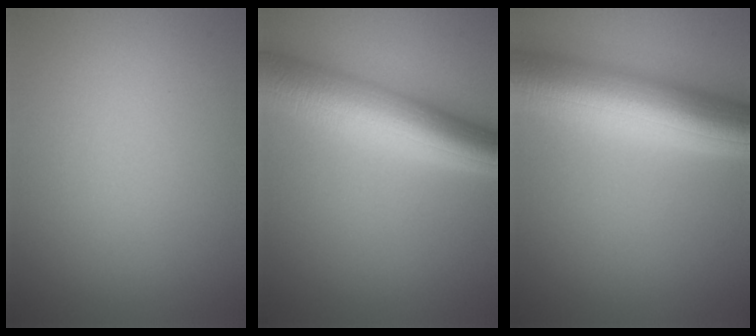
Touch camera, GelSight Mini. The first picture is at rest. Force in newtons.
{"total": 9.3, "press": 9.3, "slide": 0.1}
{"total": 10.4, "press": 10.4, "slide": 0.1}